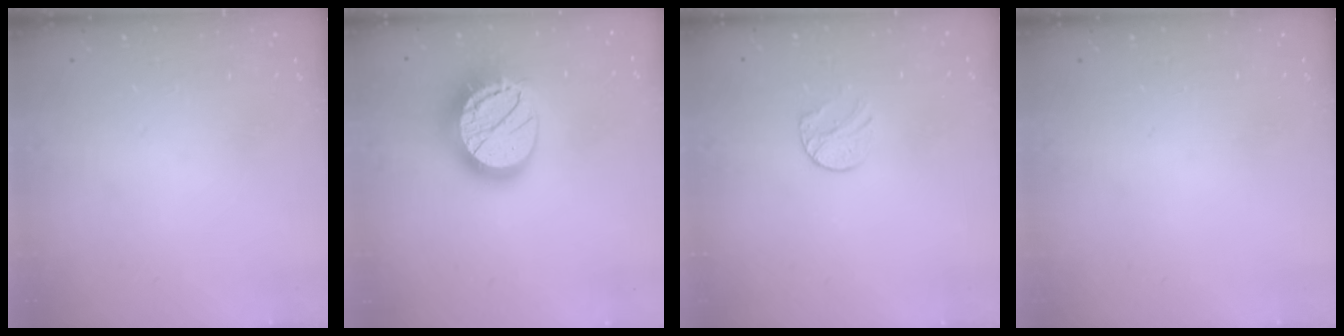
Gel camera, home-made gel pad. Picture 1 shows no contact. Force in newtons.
{"total": 19.3, "press": 19.2, "slide": 1.1}
{"total": 6.5, "press": 6.5, "slide": 0.6}
{"total": 0.0}